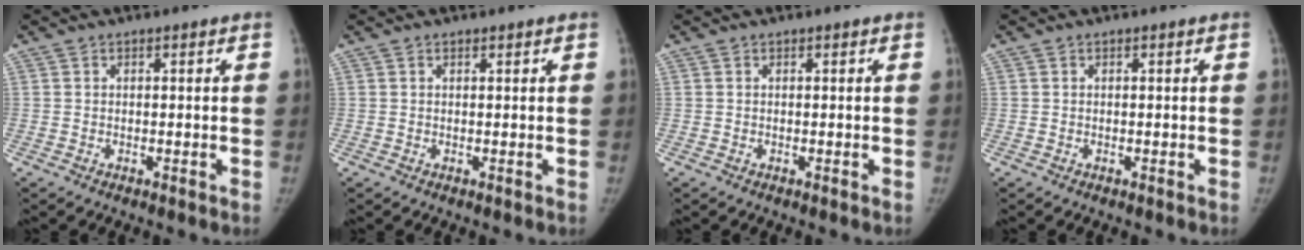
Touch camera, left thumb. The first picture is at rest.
{"total": 0.0}
{"total": 0.0}
{"total": 0.0}